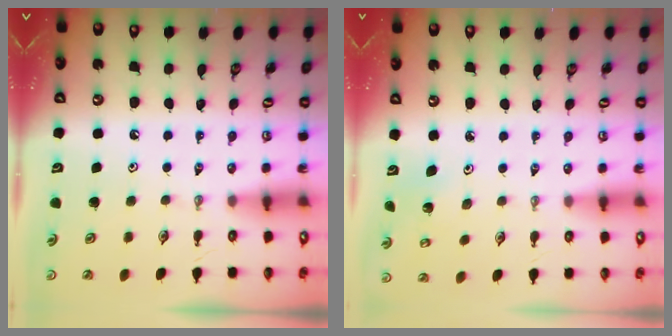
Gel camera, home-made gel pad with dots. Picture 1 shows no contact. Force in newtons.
{"total": 1.8, "press": 1.8, "slide": 0.1}